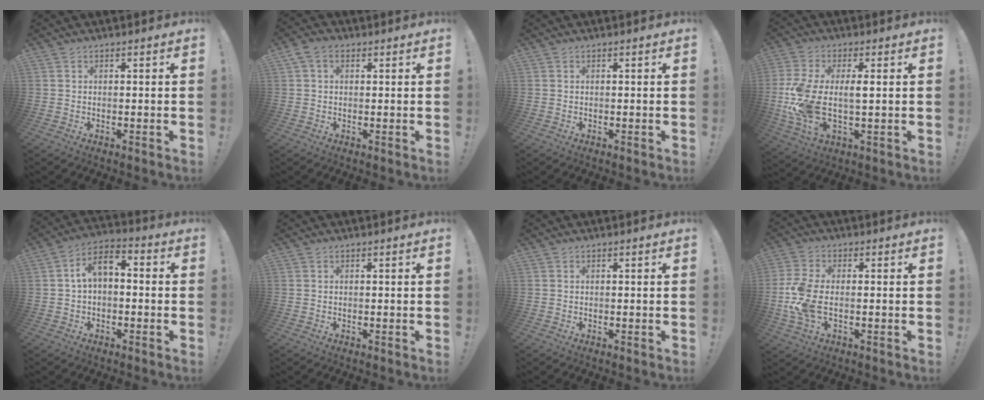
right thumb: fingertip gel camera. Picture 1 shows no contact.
{"total": 3.9, "force": [1.3, 2.8, 2.5], "torque": [-0.049, 0.009, 0.027]}
{"total": 0.0}
{"total": 12.2, "force": [-0.1, 5.4, 10.9], "torque": [-0.229, -0.011, -0.001]}
{"total": 7.0, "force": [-0.2, 4.4, 5.5], "torque": [-0.094, 0.014, 0.002]}
{"total": 0.0}
{"total": 0.0}
{"total": 9.9, "force": [-1.6, 5.5, 8.1], "torque": [-0.170, -0.006, -0.026]}